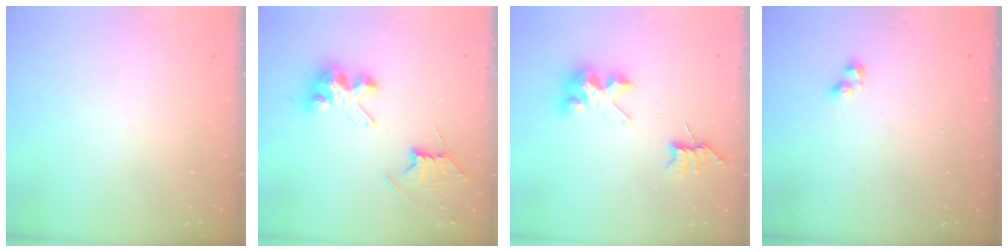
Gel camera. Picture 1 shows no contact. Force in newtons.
{"total": 8.9, "press": 8.8, "slide": 0.7}
{"total": 7.8, "press": 7.8, "slide": 0.5}
{"total": 1.9, "press": 1.9, "slide": 0.3}